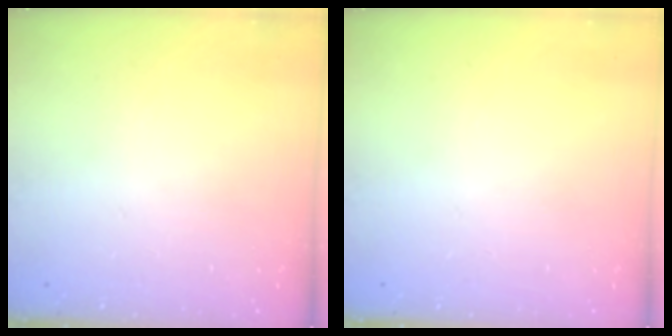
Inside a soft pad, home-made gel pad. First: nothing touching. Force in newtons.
{"total": 0.0}